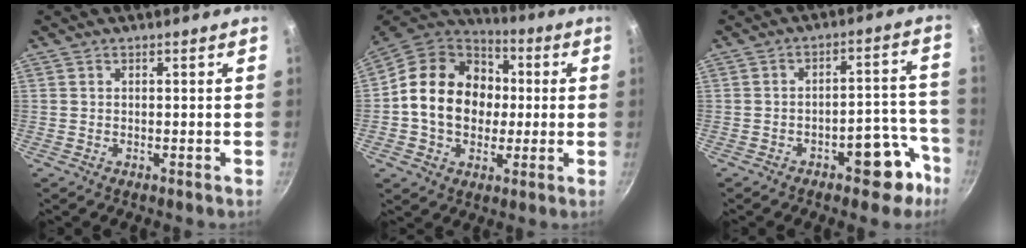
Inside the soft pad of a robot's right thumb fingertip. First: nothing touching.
{"total": 19.5, "force": [0.9, 15.5, 11.7], "torque": [-0.179, 0.028, 0.005]}
{"total": 9.3, "force": [-5.3, 4.5, 6.1], "torque": [-0.030, 0.065, -0.061]}